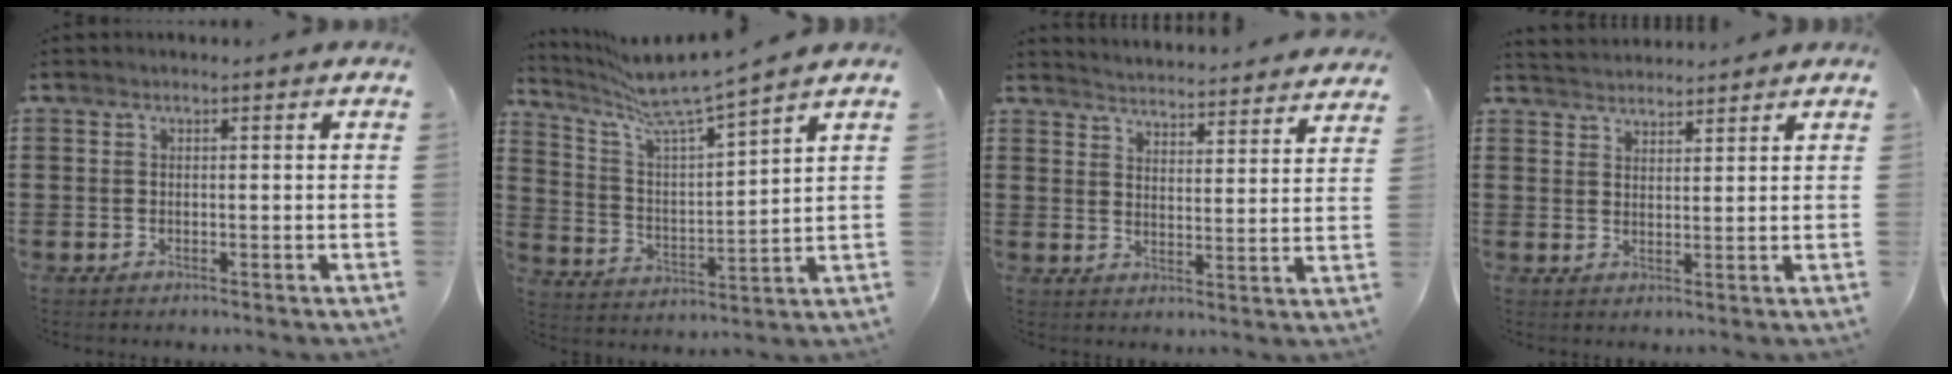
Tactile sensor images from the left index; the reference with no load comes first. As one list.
[{"total": 8.2, "force": [7.1, 0.2, 4.2], "torque": [-0.110, -0.043, 0.117]}, {"total": 4.1, "force": [4.0, -0.7, -0.3], "torque": [-0.014, -0.037, 0.067]}, {"total": 2.7, "force": [2.7, 0.3, -0.6], "torque": [0.002, -0.005, 0.051]}]